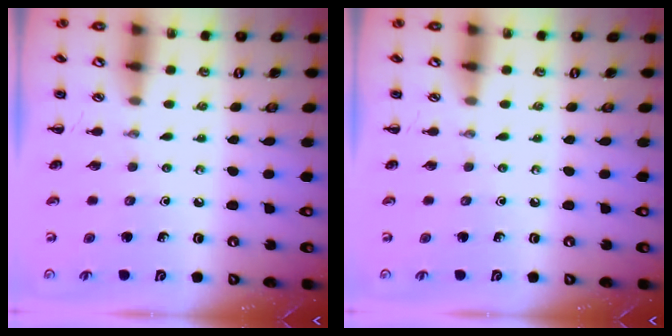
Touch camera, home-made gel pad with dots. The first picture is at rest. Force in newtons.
{"total": 0.0}